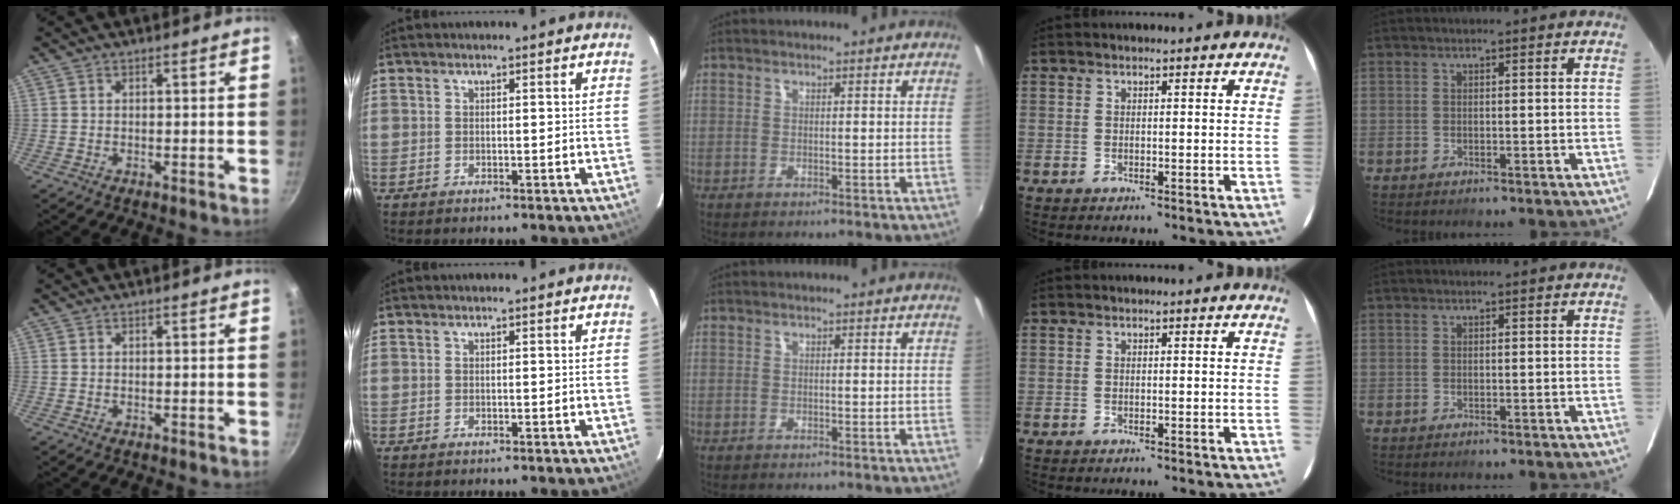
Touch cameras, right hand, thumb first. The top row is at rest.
{}